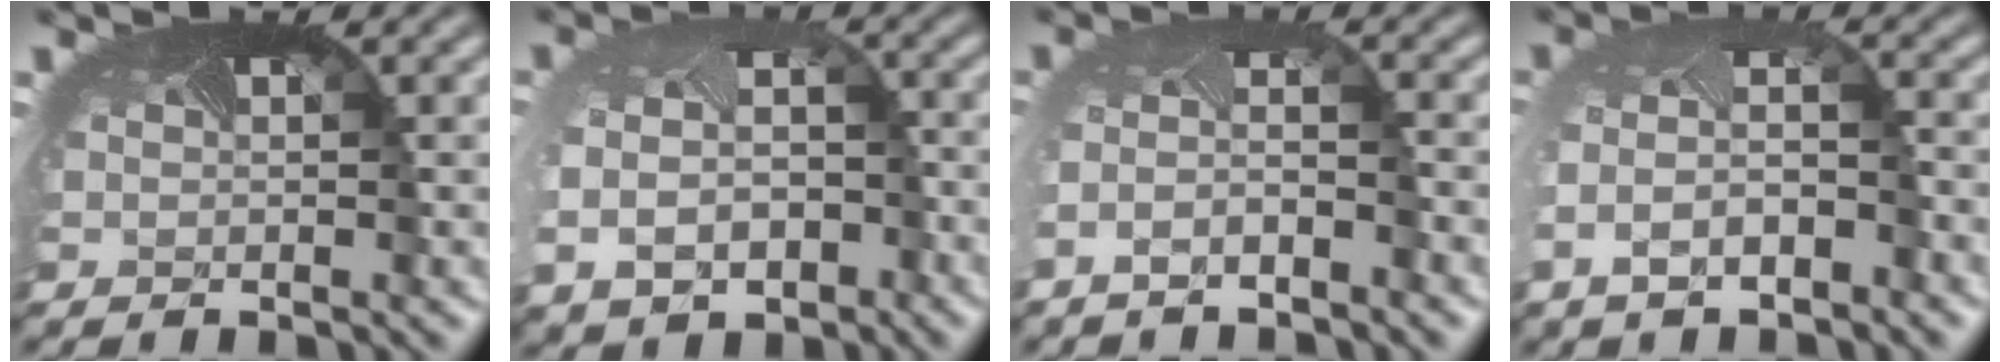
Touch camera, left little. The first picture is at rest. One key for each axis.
{"total": 7.4, "fx": -2.8, "fy": 5.1, "fz": 4.5, "tx": -0.094, "ty": -0.038, "tz": -0.023}
{"total": 2.5, "fx": -2.1, "fy": 0.1, "fz": 1.3, "tx": -0.033, "ty": -0.008, "tz": -0.042}
{"total": 3.9, "fx": -2.2, "fy": 1.6, "fz": 2.9, "tx": -0.066, "ty": -0.012, "tz": -0.041}